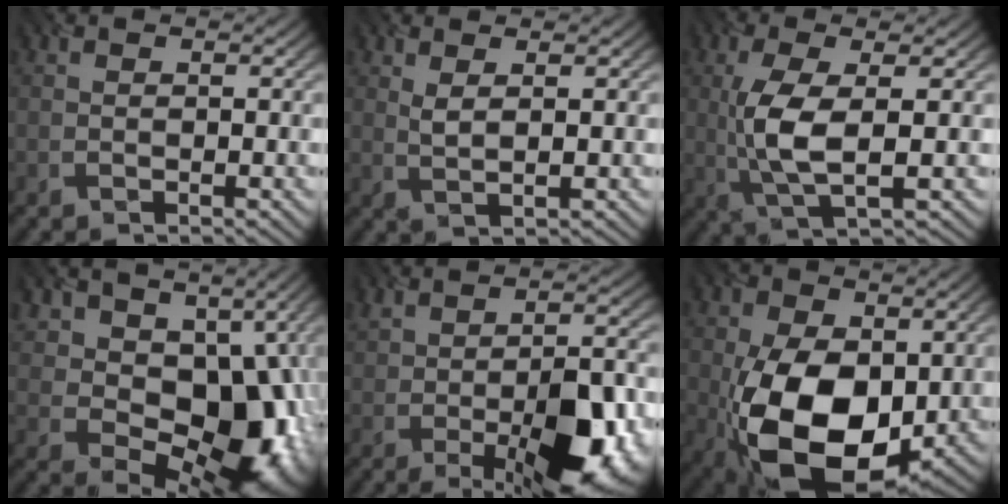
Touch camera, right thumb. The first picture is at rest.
{"total": 2.0, "force": [1.1, 0.5, 1.6], "torque": [-0.038, 0.000, 0.023]}
{"total": 6.9, "force": [-0.1, 2.3, 6.5], "torque": [-0.150, -0.002, -0.001]}
{"total": 14.3, "force": [1.1, 10.3, 9.8], "torque": [-0.135, -0.028, 0.039]}
{"total": 12.3, "force": [-3.5, 5.3, 10.6], "torque": [-0.157, -0.018, -0.041]}
{"total": 15.1, "force": [-2.5, 9.5, 11.5], "torque": [-0.217, -0.032, -0.038]}